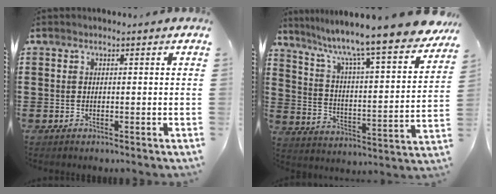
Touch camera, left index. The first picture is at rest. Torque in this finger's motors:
{"motor_torque": [2.14, 0.00, 1.05, 0.21]}